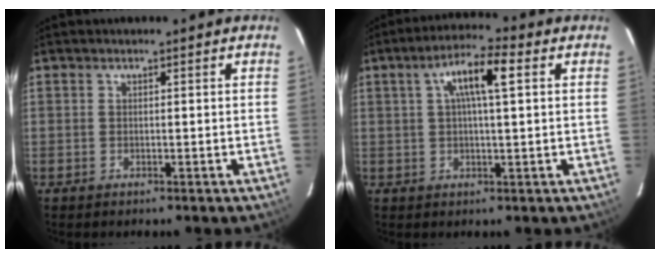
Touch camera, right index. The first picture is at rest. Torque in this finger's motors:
{"motor_torque": [0.29, 0.05, 0.43, 0.13]}